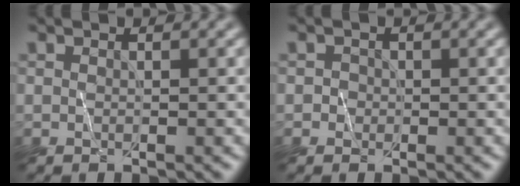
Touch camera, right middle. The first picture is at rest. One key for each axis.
{"total": 1.0, "fx": -0.3, "fy": 1.0, "fz": 0.0, "tx": 0.010, "ty": 0.004, "tz": -0.007}